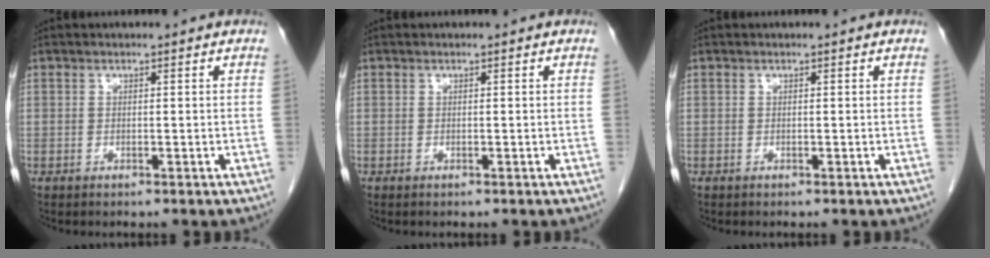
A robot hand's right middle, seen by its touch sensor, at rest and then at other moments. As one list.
[{"total": 0.0}, {"total": 0.0}]